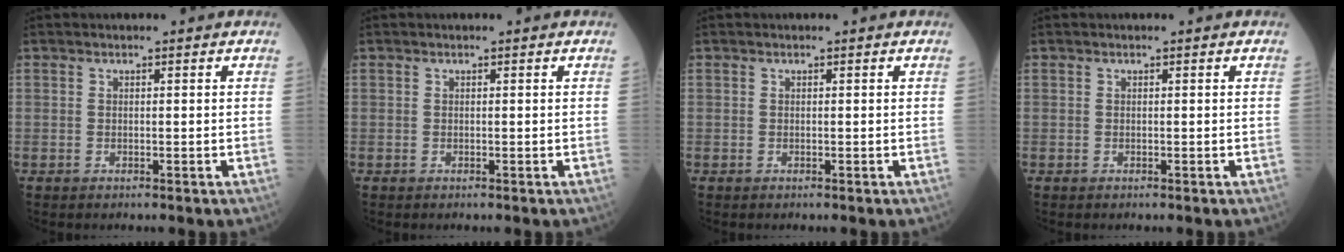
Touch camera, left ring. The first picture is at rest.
{"total": 0.0}
{"total": 0.0}
{"total": 0.0}